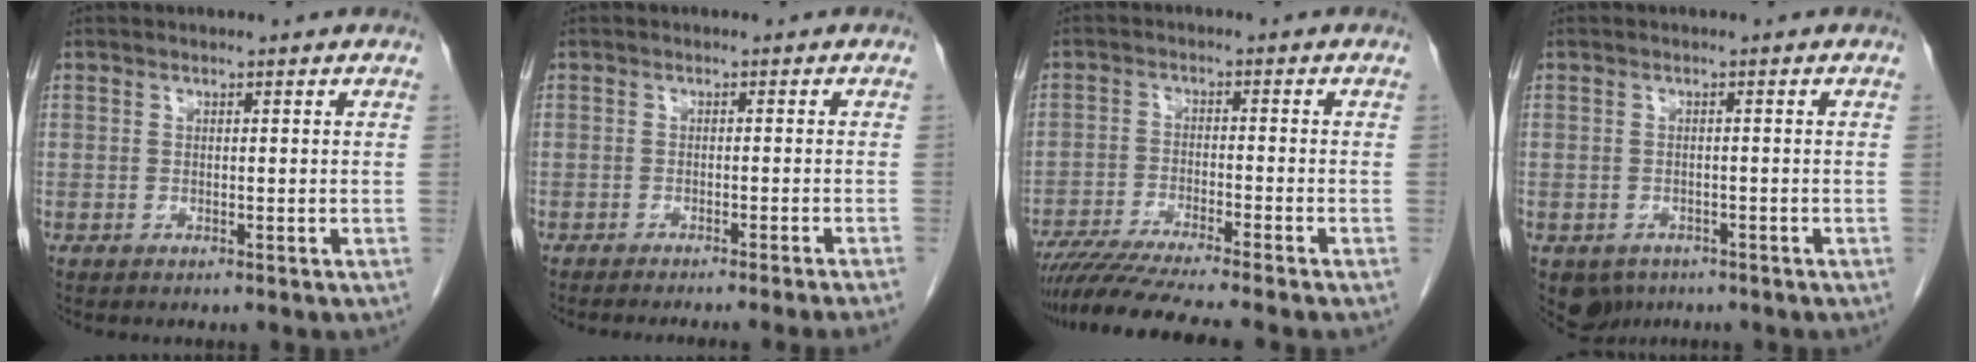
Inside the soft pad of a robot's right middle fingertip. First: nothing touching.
{"total": 8.7, "force": [-7.6, -1.8, 3.9], "torque": [-0.012, -0.021, -0.097]}
{"total": 10.9, "force": [-9.4, -1.2, 5.4], "torque": [-0.070, -0.027, -0.151]}
{"total": 4.0, "force": [-2.6, 2.9, 0.9], "torque": [-0.012, 0.001, -0.036]}